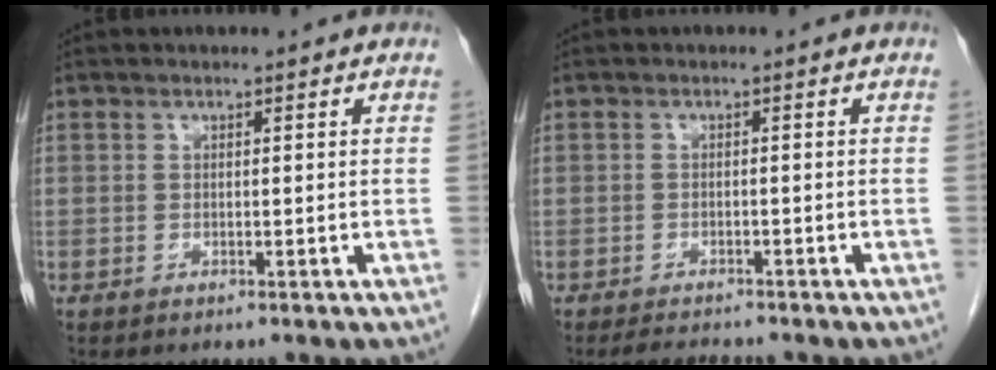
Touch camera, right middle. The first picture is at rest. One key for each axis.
{"total": 2.9, "fx": -2.7, "fy": 0.6, "fz": 0.9, "tx": -0.017, "ty": -0.009, "tz": -0.042}